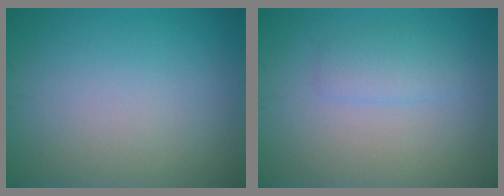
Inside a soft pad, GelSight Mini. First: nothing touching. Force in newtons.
{"total": 1.7, "press": 1.7, "slide": 0.0}